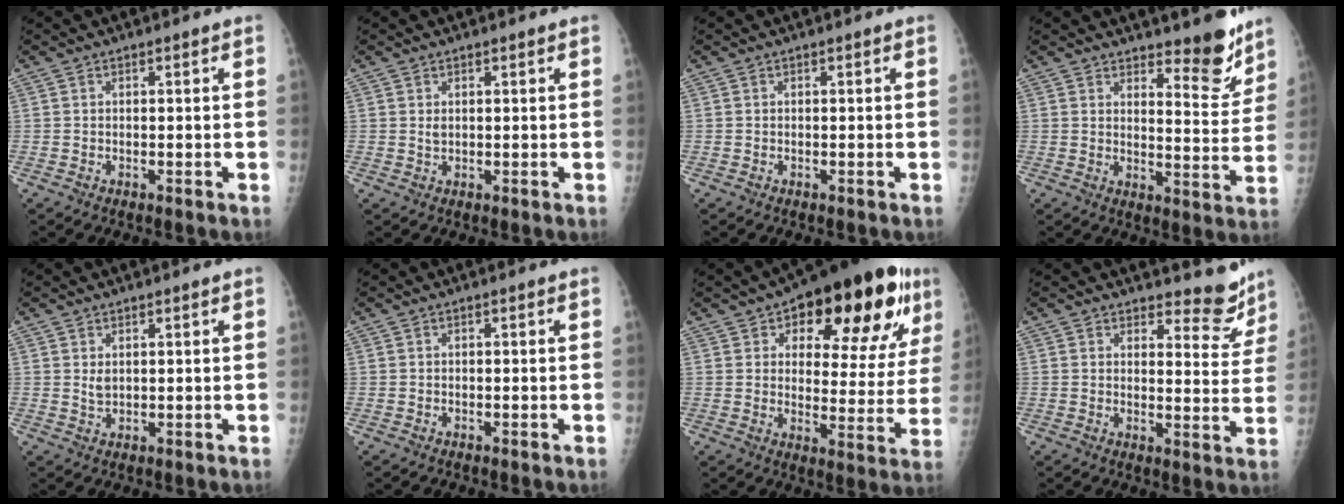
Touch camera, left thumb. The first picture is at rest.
{"total": 1.2, "force": [0.6, 0.7, 0.7], "torque": [-0.006, -0.005, 0.012]}
{"total": 0.0}
{"total": 8.9, "force": [7.2, 2.8, 4.5], "torque": [-0.025, -0.063, 0.107]}
{"total": 2.0, "force": [1.0, 1.2, 1.3], "torque": [-0.017, -0.009, 0.022]}
{"total": 0.0}
{"total": 24.0, "force": [12.2, 10.8, 17.6], "torque": [-0.191, -0.016, 0.171]}
{"total": 7.6, "force": [6.9, 2.9, 1.4], "torque": [0.016, -0.064, 0.078]}